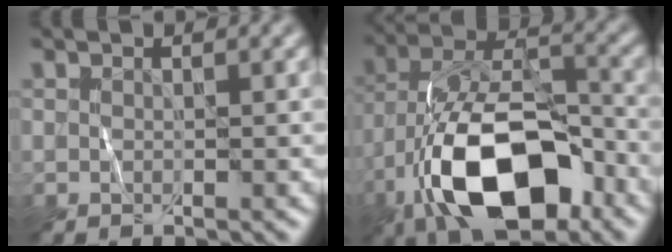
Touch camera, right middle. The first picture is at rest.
{"total": 13.4, "force": [-6.4, 6.4, 9.8], "torque": [-0.175, 0.007, -0.116]}